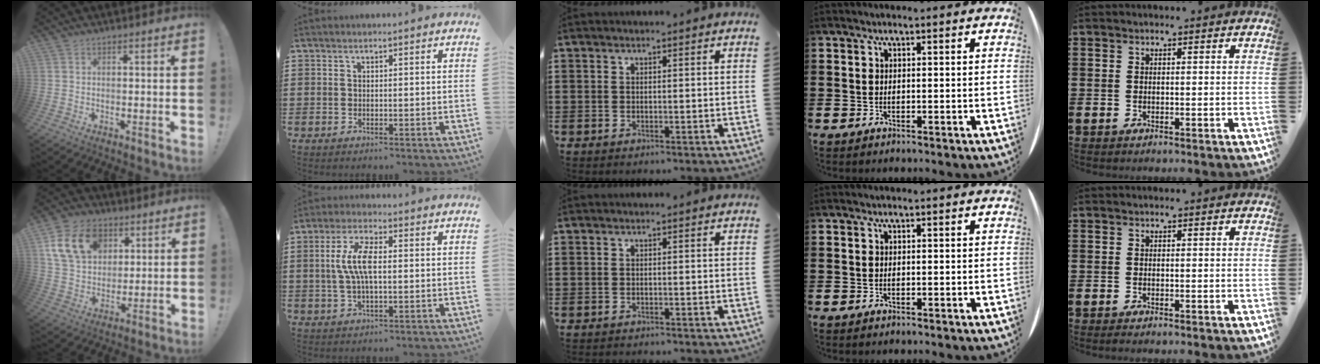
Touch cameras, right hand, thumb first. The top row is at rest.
{"thumb": {"total": 16.7, "force": [6.8, 12.2, 9.0], "torque": [-0.156, -0.018, 0.132]}, "index": {"total": 6.8, "force": [0.4, 2.3, 6.4], "torque": [-0.140, 0.002, -0.002]}, "middle": {"total": 0.5, "force": [-0.5, 0.0, 0.0], "torque": [-0.002, 0.000, -0.012]}}